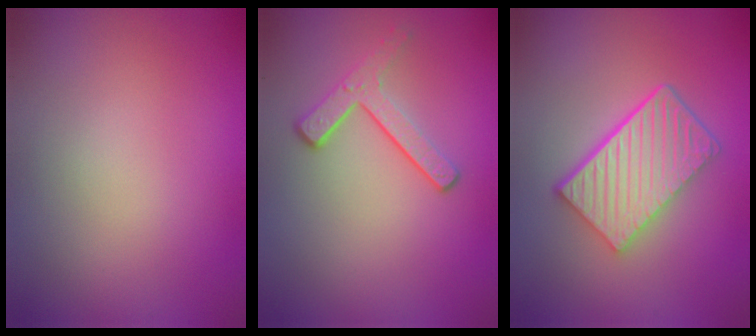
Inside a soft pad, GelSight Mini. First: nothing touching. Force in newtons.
{"total": 3.0, "press": 2.2, "slide": 2.0}
{"total": 6.1, "press": 4.4, "slide": 4.2}